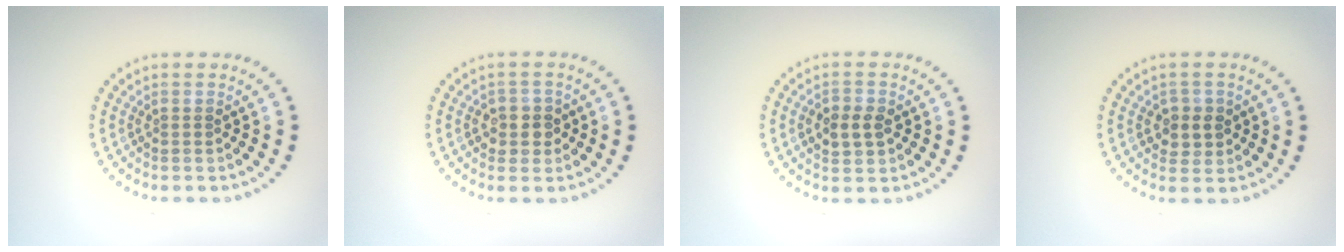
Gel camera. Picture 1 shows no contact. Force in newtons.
{"total": 2.2, "press": 2.1, "slide": 0.7}
{"total": 2.5, "press": 2.5, "slide": 0.2}
{"total": 2.3, "press": 2.2, "slide": 0.6}